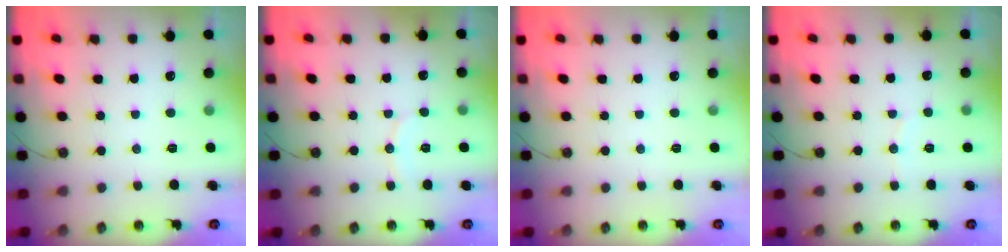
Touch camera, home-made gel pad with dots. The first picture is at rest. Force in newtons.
{"total": 5.4, "press": 5.4, "slide": 0.6}
{"total": 0.0}
{"total": 3.5, "press": 3.5, "slide": 0.4}